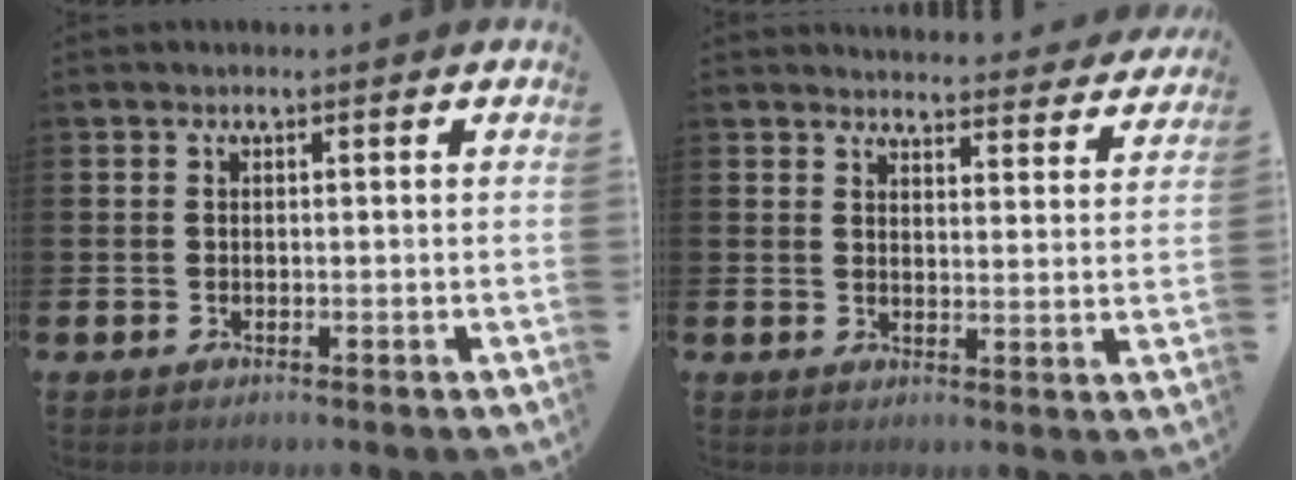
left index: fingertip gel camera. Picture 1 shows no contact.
{"total": 4.2, "force": [4.1, 0.5, 0.0], "torque": [-0.002, -0.034, 0.071]}